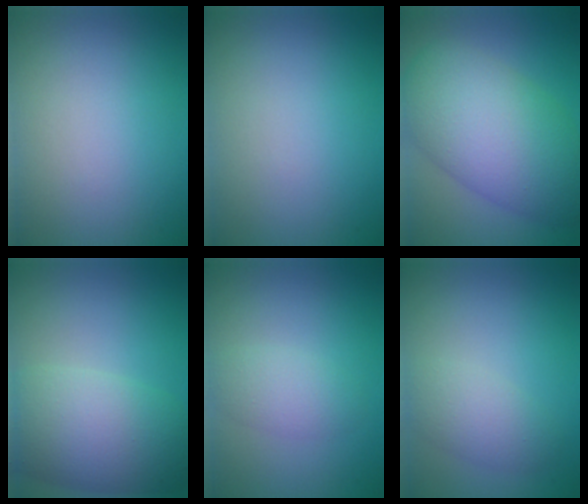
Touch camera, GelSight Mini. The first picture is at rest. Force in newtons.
{"total": 0.0}
{"total": 10.8, "press": 10.8, "slide": 0.3}
{"total": 8.7, "press": 8.7, "slide": 0.5}
{"total": 2.3, "press": 2.3, "slide": 0.1}
{"total": 2.9, "press": 2.9, "slide": 0.1}